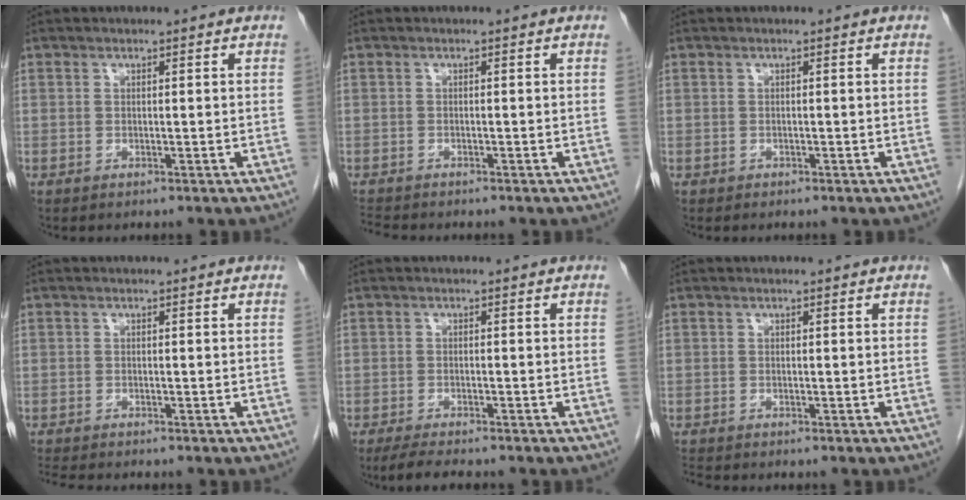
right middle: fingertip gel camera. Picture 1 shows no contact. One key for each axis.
{"total": 1.9, "fx": -1.9, "fy": 0.0, "fz": 0.2, "tx": -0.009, "ty": -0.012, "tz": -0.034}
{"total": 0.0}
{"total": 2.9, "fx": -2.7, "fy": -0.2, "fz": 1.0, "tx": -0.020, "ty": -0.013, "tz": -0.045}
{"total": 4.6, "fx": -3.8, "fy": 0.5, "fz": 2.4, "tx": -0.044, "ty": -0.012, "tz": -0.061}
{"total": 0.9, "fx": -0.8, "fy": -0.2, "fz": 0.0, "tx": -0.009, "ty": -0.009, "tz": -0.017}